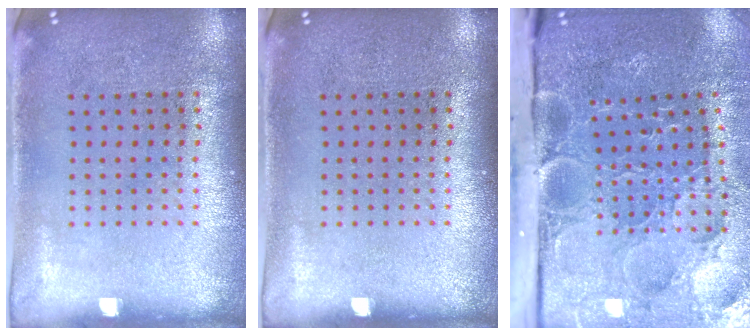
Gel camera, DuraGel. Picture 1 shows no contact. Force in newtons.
{"total": 0.0}
{"total": 4.4, "press": 3.8, "slide": 2.1}